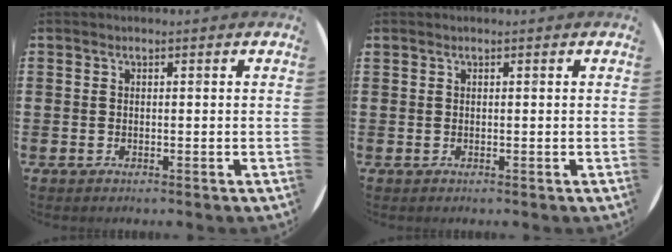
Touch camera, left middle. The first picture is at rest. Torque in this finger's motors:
{"motor_torque": [0.17, -0.11, 0.00, 0.01]}